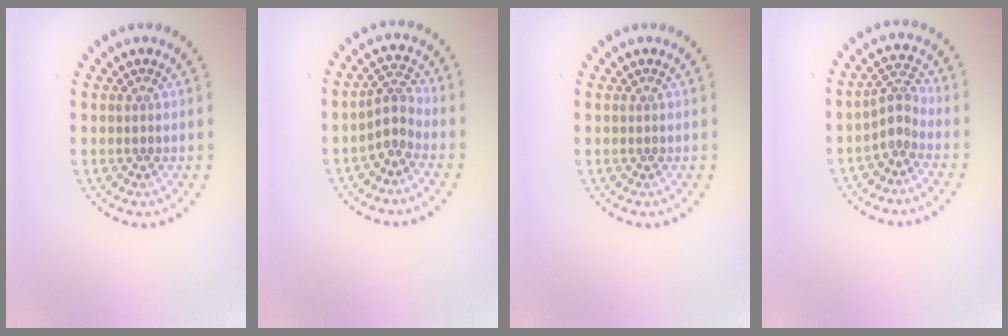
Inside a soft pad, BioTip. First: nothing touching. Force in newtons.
{"total": 2.2, "press": 1.7, "slide": 1.4}
{"total": 0.0}
{"total": 2.1, "press": 1.4, "slide": 1.6}